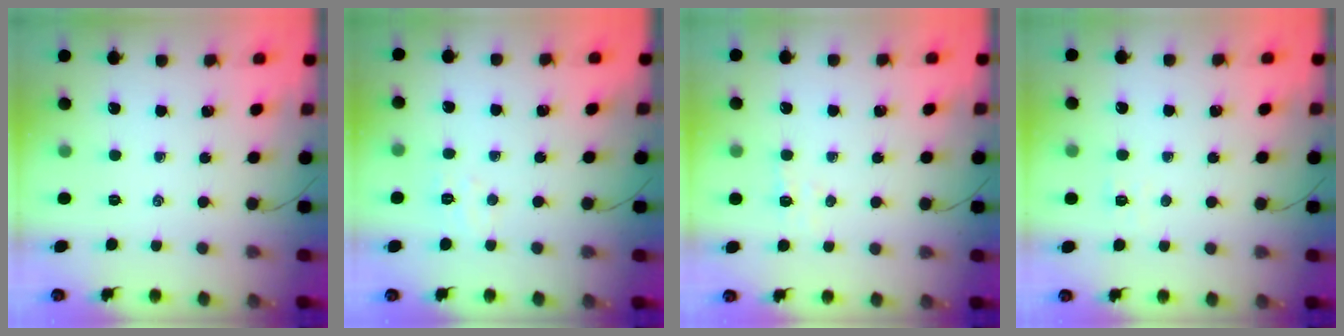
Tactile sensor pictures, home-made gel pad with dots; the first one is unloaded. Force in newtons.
{"total": 3.8, "press": 3.7, "slide": 0.9}
{"total": 3.7, "press": 3.5, "slide": 1.1}
{"total": 2.8, "press": 2.7, "slide": 0.8}